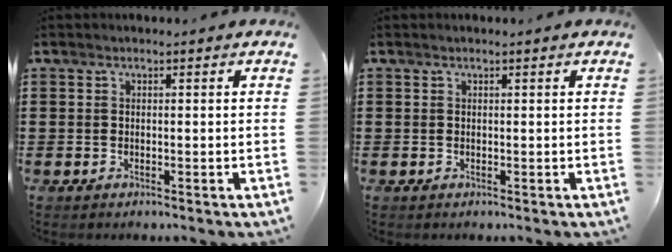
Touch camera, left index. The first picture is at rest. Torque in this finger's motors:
{"motor_torque": [-0.72, 0.55, -0.34, -0.10]}